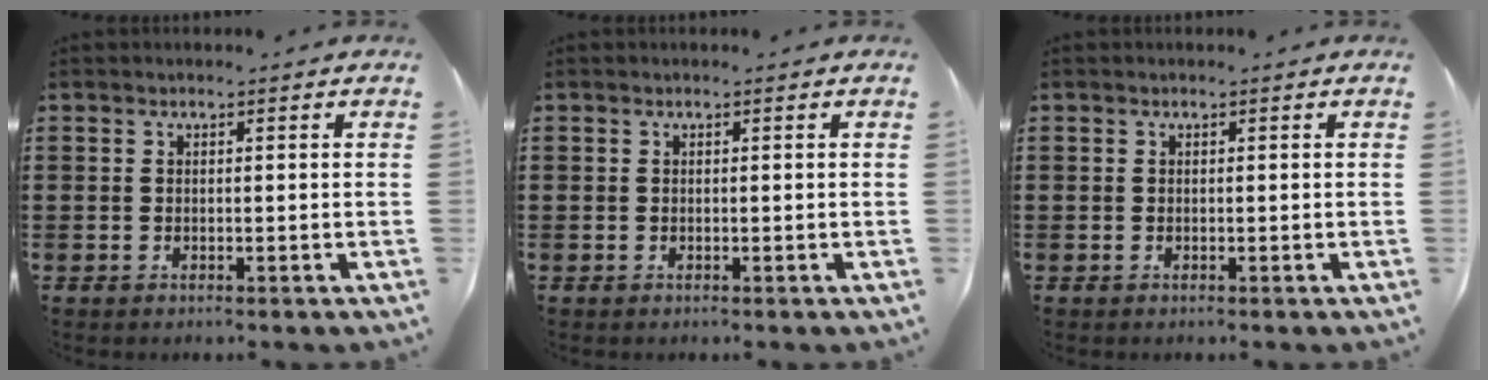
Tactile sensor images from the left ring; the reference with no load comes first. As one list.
[{"total": 0.0}, {"total": 0.0}]